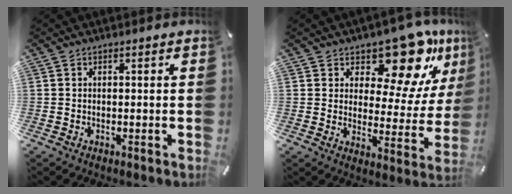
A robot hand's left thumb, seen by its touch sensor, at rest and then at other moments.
{"total": 15.9, "force": [12.1, 6.8, 7.8], "torque": [-0.110, -0.100, 0.206]}